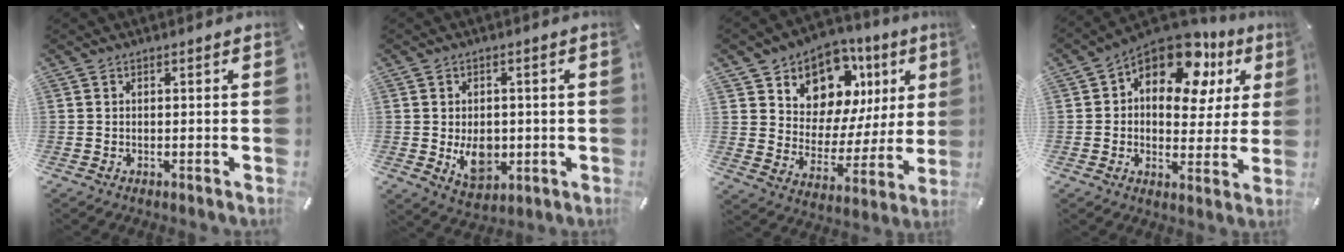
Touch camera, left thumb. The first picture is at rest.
{"total": 8.1, "force": [-1.0, 6.1, 5.2], "torque": [-0.075, -0.004, -0.016]}
{"total": 11.3, "force": [7.1, 8.1, 3.5], "torque": [-0.055, -0.072, 0.125]}
{"total": 15.5, "force": [9.0, 8.9, 9.0], "torque": [-0.141, -0.056, 0.158]}